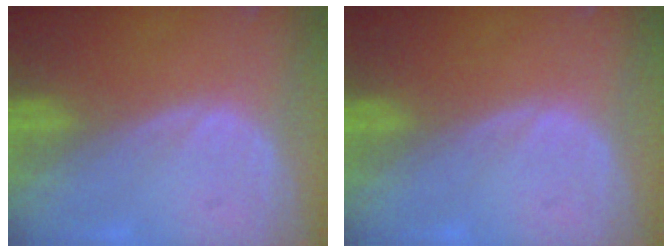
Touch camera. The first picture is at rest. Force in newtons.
{"total": 0.0}